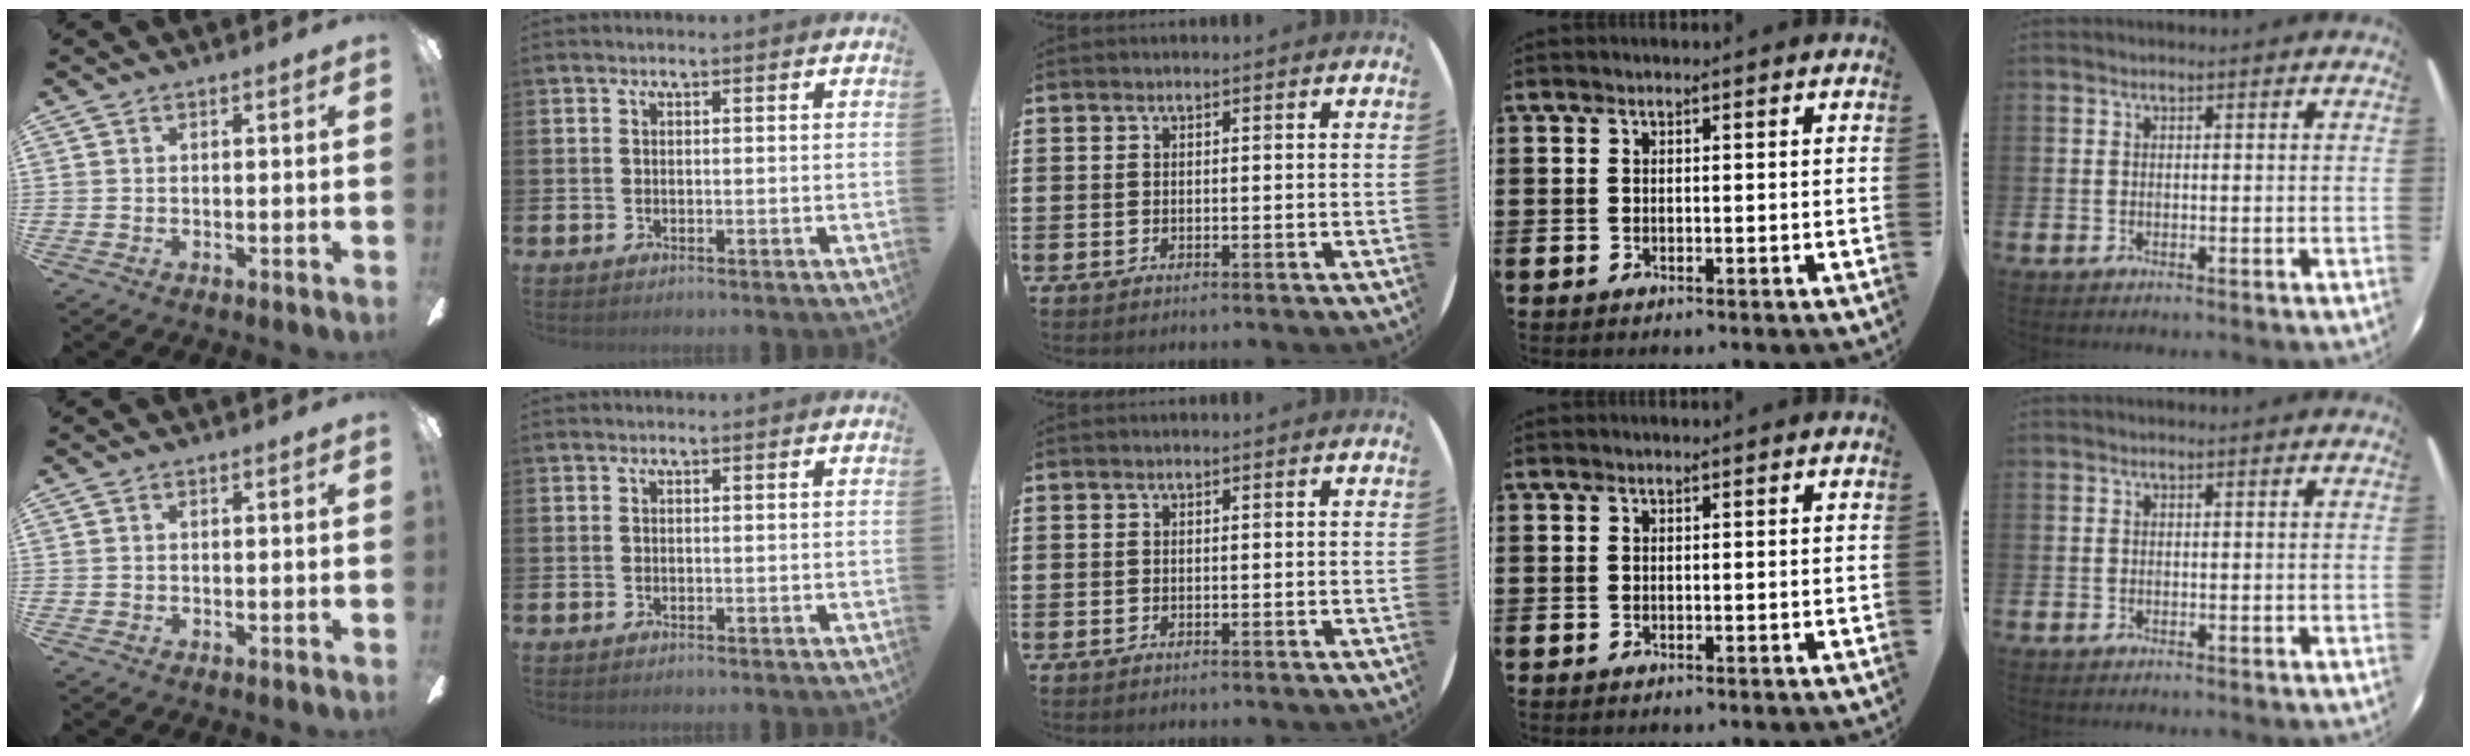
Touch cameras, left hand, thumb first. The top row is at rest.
{}